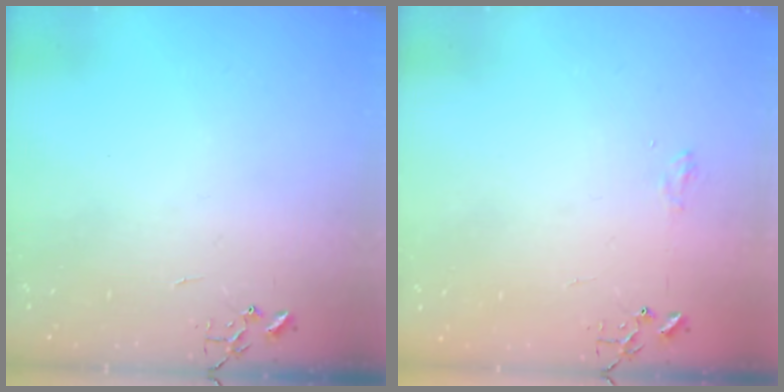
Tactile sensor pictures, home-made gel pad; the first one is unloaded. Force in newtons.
{"total": 6.8, "press": 6.8, "slide": 0.7}